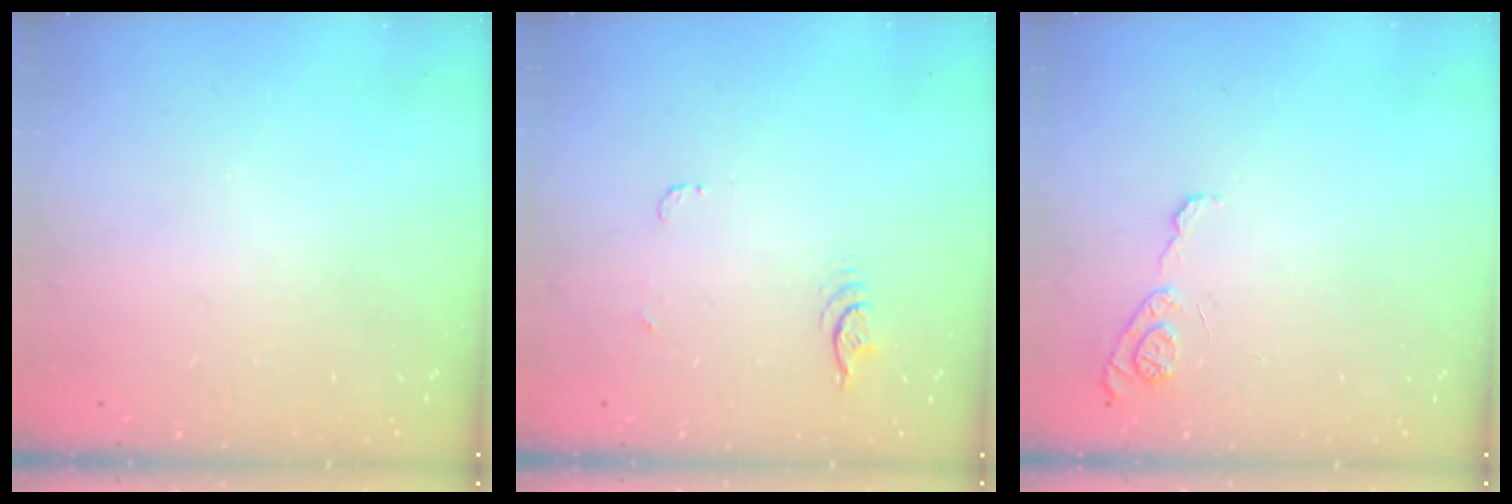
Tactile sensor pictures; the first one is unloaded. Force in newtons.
{"total": 3.9, "press": 3.5, "slide": 1.7}
{"total": 7.6, "press": 7.5, "slide": 0.8}